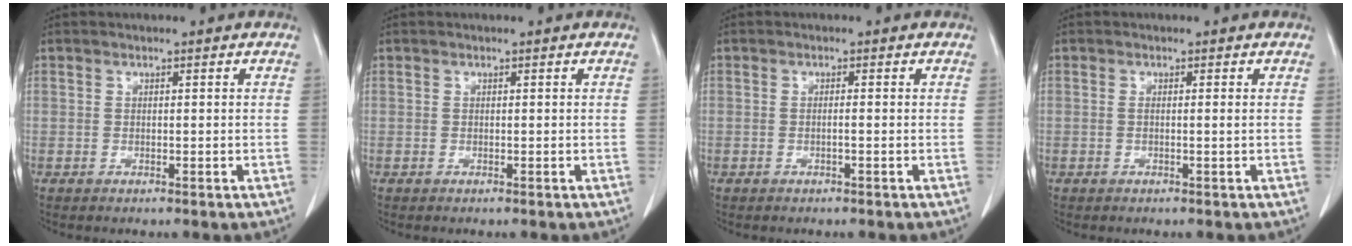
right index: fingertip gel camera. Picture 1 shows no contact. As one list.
[{"total": 0.0}, {"total": 0.7, "force": [-0.2, -0.1, 0.7], "torque": [-0.013, 0.001, -0.003]}, {"total": 0.7, "force": [0.0, 0.0, 0.7], "torque": [-0.016, -0.001, 0.000]}]